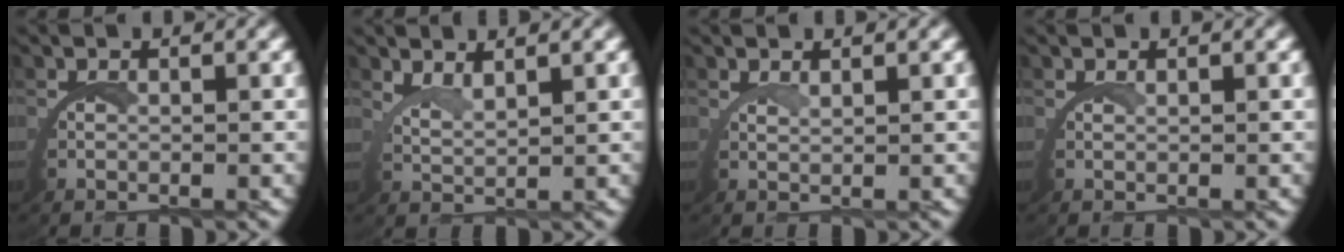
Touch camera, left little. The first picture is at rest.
{"total": 2.5, "force": [2.3, -0.3, 0.7], "torque": [-0.025, -0.004, 0.046]}
{"total": 1.8, "force": [1.4, -1.1, 0.0], "torque": [-0.003, 0.000, 0.027]}
{"total": 0.9, "force": [0.7, -0.6, 0.0], "torque": [-0.001, 0.002, 0.012]}